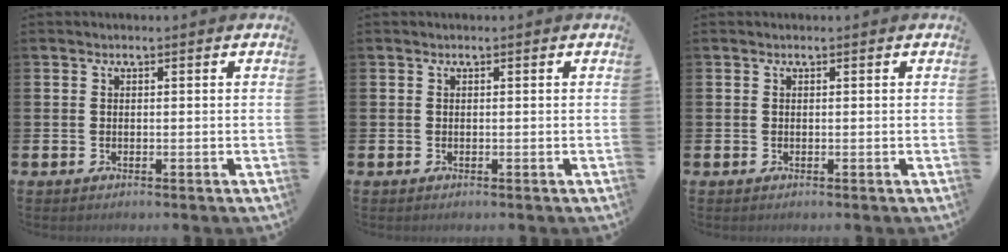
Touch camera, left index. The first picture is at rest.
{"total": 0.0}
{"total": 0.0}